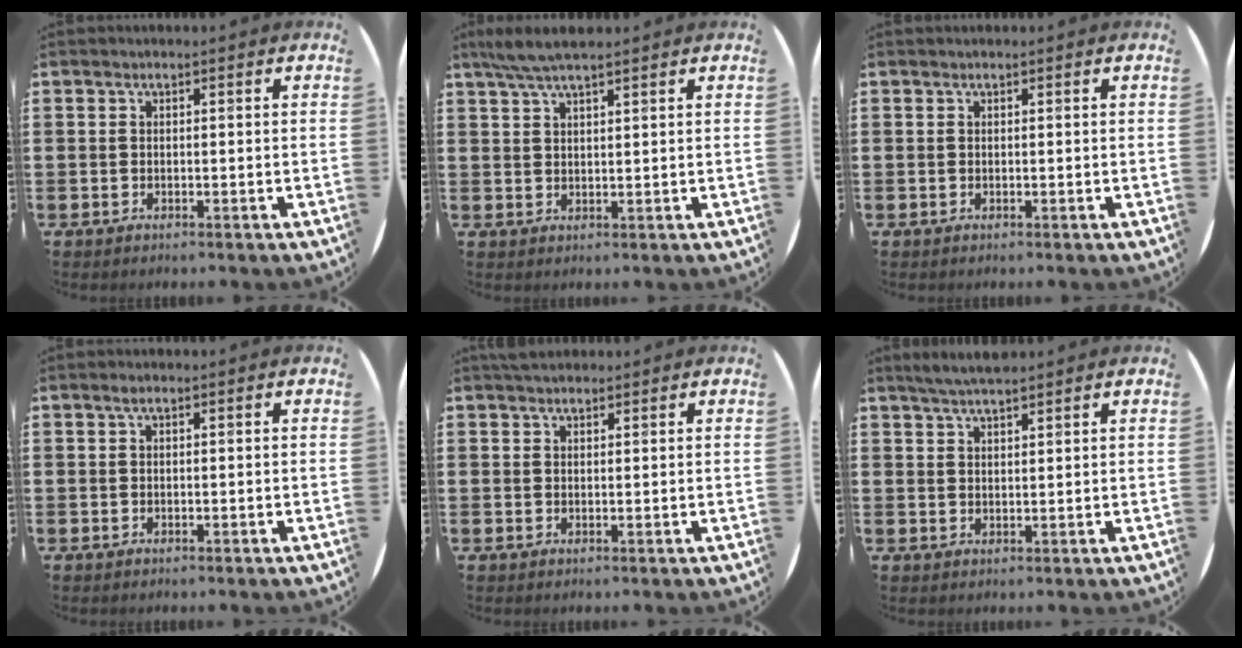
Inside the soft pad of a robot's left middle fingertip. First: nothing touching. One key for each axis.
{"total": 4.3, "fx": 3.5, "fy": 0.5, "fz": 2.4, "tx": -0.054, "ty": 0.001, "tz": 0.064}
{"total": 0.0}
{"total": 0.6, "fx": 0.3, "fy": 0.1, "fz": 0.4, "tx": -0.008, "ty": 0.003, "tz": 0.005}
{"total": 1.4, "fx": 1.3, "fy": 0.5, "fz": 0.2, "tx": 0.003, "ty": 0.000, "tz": 0.023}
{"total": 3.4, "fx": 3.2, "fy": 0.2, "fz": 1.3, "tx": -0.032, "ty": 0.001, "tz": 0.058}